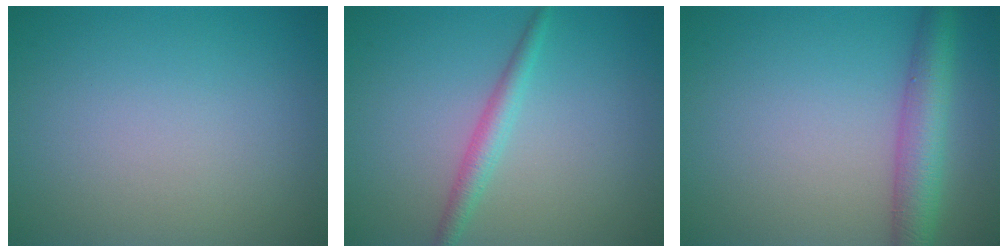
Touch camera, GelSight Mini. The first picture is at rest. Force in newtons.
{"total": 2.1, "press": 2.1, "slide": 0.1}
{"total": 4.7, "press": 4.6, "slide": 0.2}